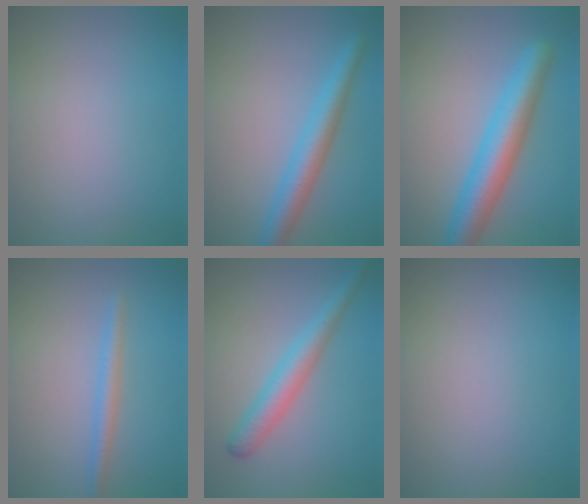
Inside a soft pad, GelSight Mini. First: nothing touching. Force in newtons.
{"total": 4.0, "press": 4.0, "slide": 0.2}
{"total": 6.0, "press": 6.0, "slide": 0.1}
{"total": 1.8, "press": 1.8, "slide": 0.2}
{"total": 3.4, "press": 3.4, "slide": 0.1}
{"total": 0.0}